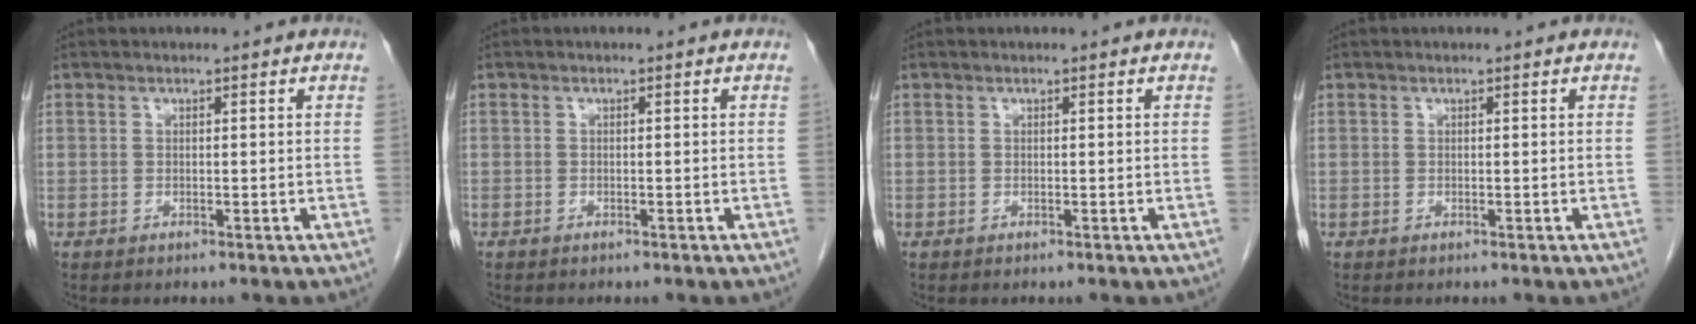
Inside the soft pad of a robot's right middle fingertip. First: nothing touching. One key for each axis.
{"total": 0.0}
{"total": 0.0}
{"total": 0.0}